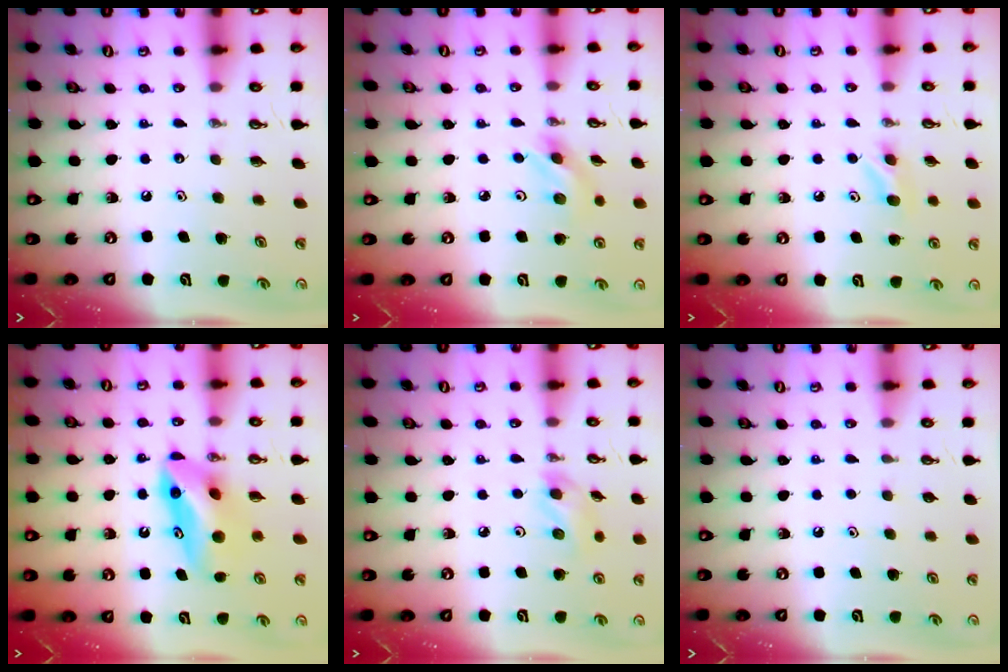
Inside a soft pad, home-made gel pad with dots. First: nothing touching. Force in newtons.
{"total": 3.6, "press": 3.5, "slide": 1.0}
{"total": 5.4, "press": 5.3, "slide": 0.9}
{"total": 9.2, "press": 8.5, "slide": 3.6}
{"total": 5.8, "press": 5.7, "slide": 1.0}
{"total": 0.0}